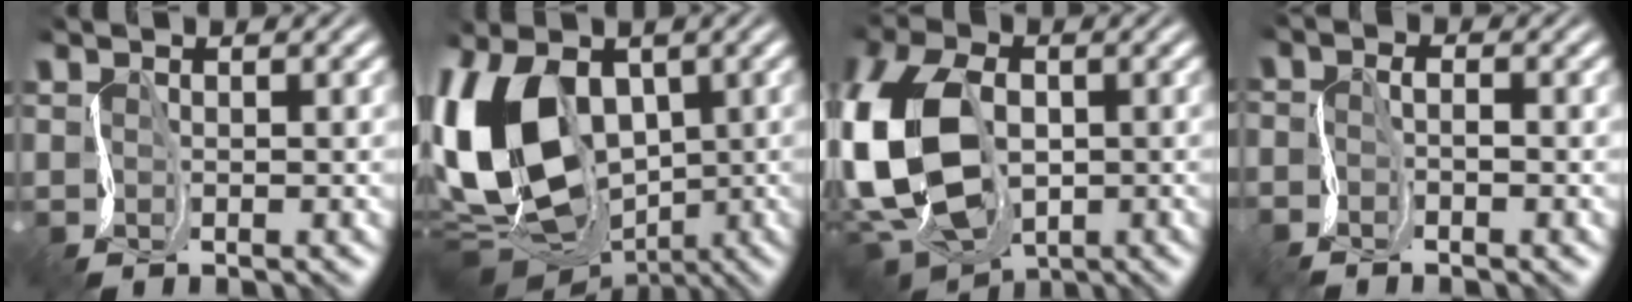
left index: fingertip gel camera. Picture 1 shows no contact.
{"total": 14.9, "force": [0.4, 10.2, 10.8], "torque": [-0.229, -0.018, 0.012]}
{"total": 13.6, "force": [-2.7, 9.3, 9.6], "torque": [-0.244, -0.020, -0.051]}
{"total": 1.8, "force": [-1.7, 0.0, 0.6], "torque": [-0.017, -0.003, -0.034]}